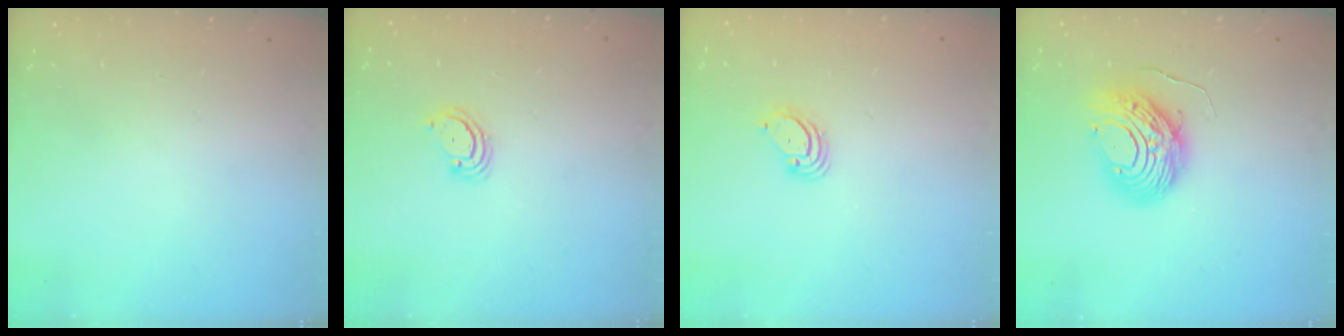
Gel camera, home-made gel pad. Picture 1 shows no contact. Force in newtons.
{"total": 3.3, "press": 3.3, "slide": 0.4}
{"total": 4.1, "press": 4.0, "slide": 0.3}
{"total": 11.1, "press": 11.0, "slide": 1.0}